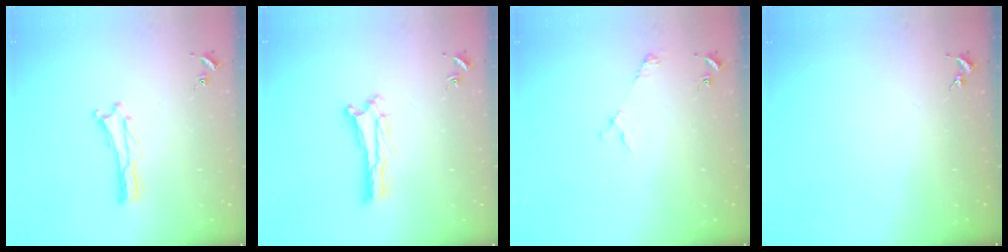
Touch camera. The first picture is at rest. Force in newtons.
{"total": 0.7, "press": 0.6, "slide": 0.2}
{"total": 3.3, "press": 3.3, "slide": 0.4}
{"total": 0.0}